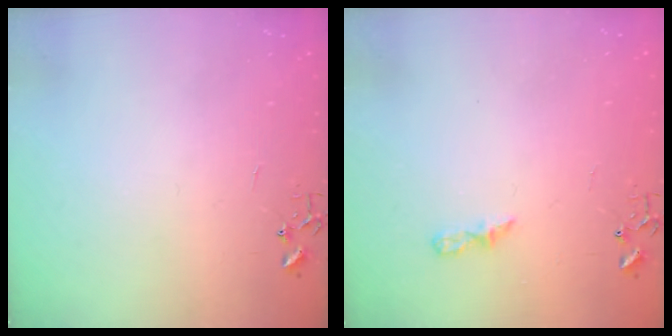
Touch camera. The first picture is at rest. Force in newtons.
{"total": 5.3, "press": 5.3, "slide": 0.6}